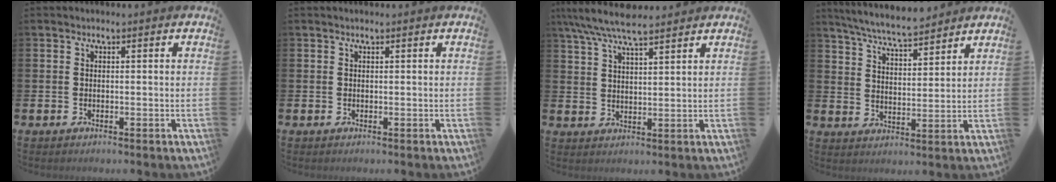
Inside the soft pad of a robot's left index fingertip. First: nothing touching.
{"total": 0.0}
{"total": 6.9, "force": [6.1, 1.4, 2.9], "torque": [-0.074, -0.020, 0.110]}
{"total": 6.9, "force": [6.5, 0.5, 2.0], "torque": [-0.064, -0.031, 0.118]}